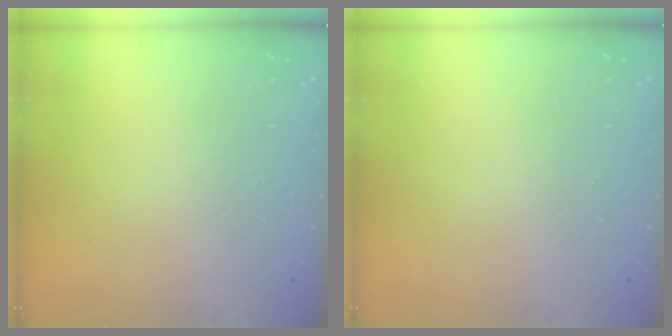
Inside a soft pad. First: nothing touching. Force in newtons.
{"total": 0.0}